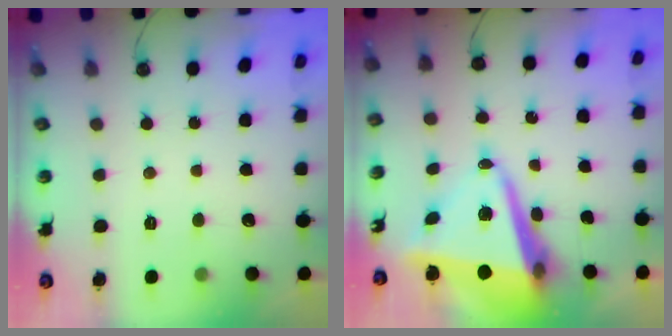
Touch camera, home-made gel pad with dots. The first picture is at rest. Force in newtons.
{"total": 11.5, "press": 11.3, "slide": 2.0}